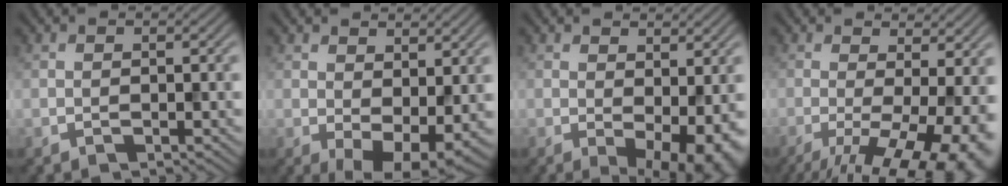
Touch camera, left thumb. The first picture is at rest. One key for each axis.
{"total": 6.2, "fx": 0.7, "fy": 3.3, "fz": 5.2, "tx": -0.087, "ty": -0.017, "tz": 0.023}
{"total": 6.3, "fx": -0.3, "fy": 2.6, "fz": 5.8, "tx": -0.084, "ty": -0.013, "tz": 0.009}
{"total": 13.9, "fx": -4.0, "fy": 4.6, "fz": 12.5, "tx": -0.163, "ty": -0.017, "tz": -0.040}